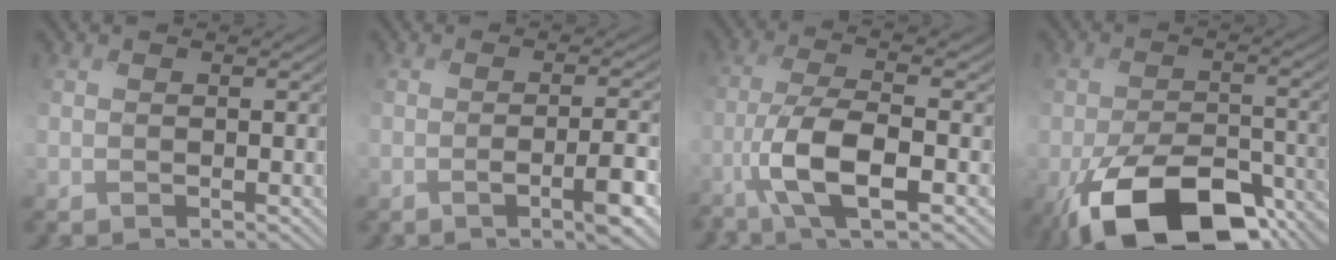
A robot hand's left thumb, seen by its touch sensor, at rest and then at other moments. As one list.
[{"total": 4.8, "force": [-1.3, 0.8, 4.5], "torque": [-0.073, 0.003, -0.025]}, {"total": 9.2, "force": [-3.5, 2.2, 8.2], "torque": [-0.158, -0.001, -0.081]}, {"total": 14.7, "force": [-8.7, 6.9, 9.7], "torque": [-0.184, -0.026, -0.140]}]